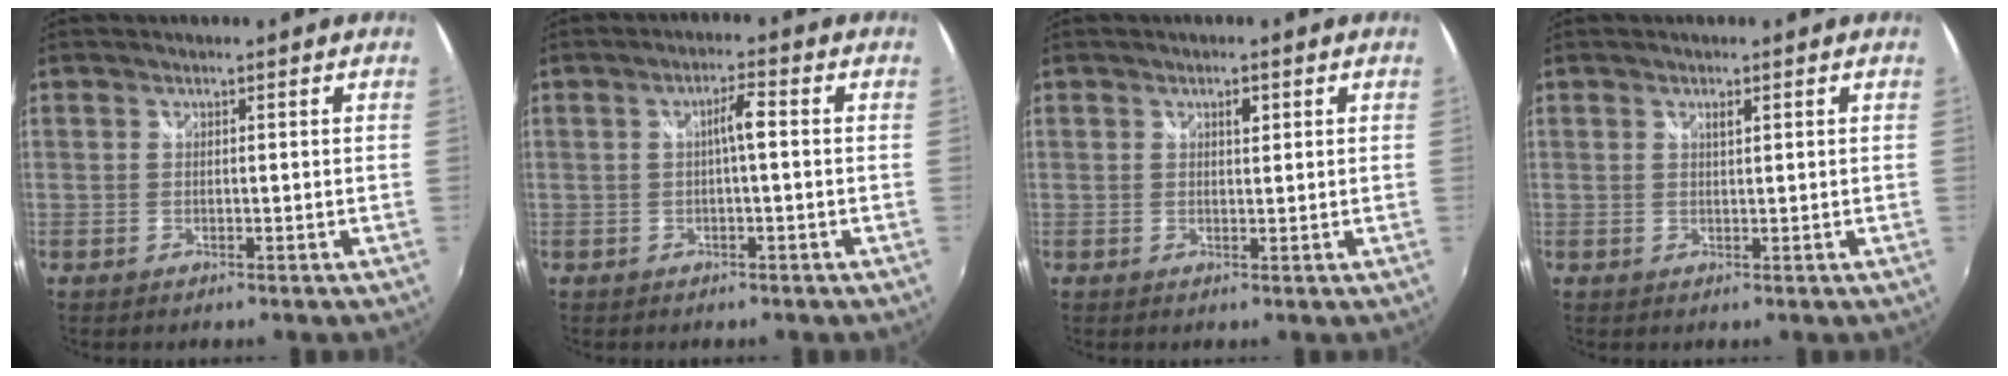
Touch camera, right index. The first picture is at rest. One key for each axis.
{"total": 3.1, "fx": 0.0, "fy": 0.2, "fz": 3.1, "tx": -0.057, "ty": 0.008, "tz": 0.000}
{"total": 1.4, "fx": 0.7, "fy": 0.7, "fz": 1.1, "tx": -0.015, "ty": 0.004, "tz": 0.010}
{"total": 0.9, "fx": 0.5, "fy": 0.1, "fz": 0.8, "tx": -0.013, "ty": 0.002, "tz": 0.009}